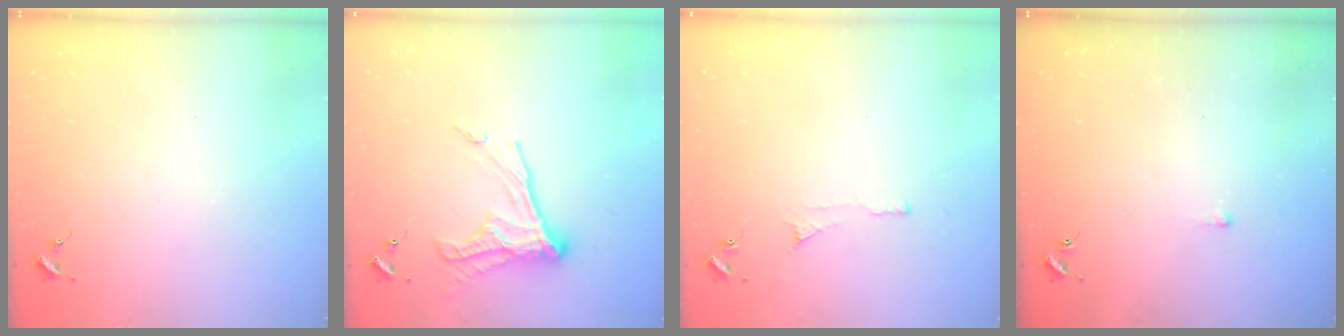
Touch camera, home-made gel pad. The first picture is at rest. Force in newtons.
{"total": 13.4, "press": 13.3, "slide": 0.9}
{"total": 3.9, "press": 3.9, "slide": 0.4}
{"total": 1.6, "press": 1.6, "slide": 0.2}